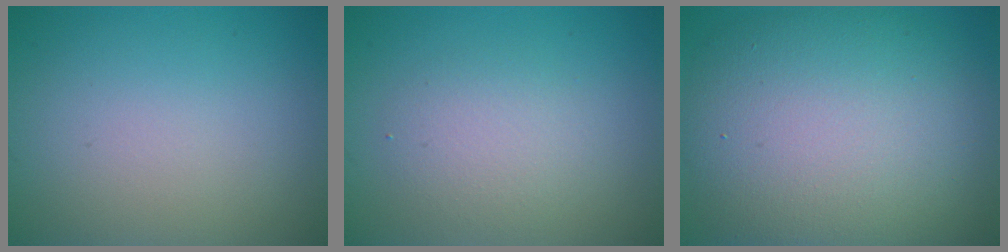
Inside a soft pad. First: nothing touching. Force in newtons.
{"total": 2.8, "press": 2.8, "slide": 0.3}
{"total": 12.6, "press": 12.6, "slide": 0.6}